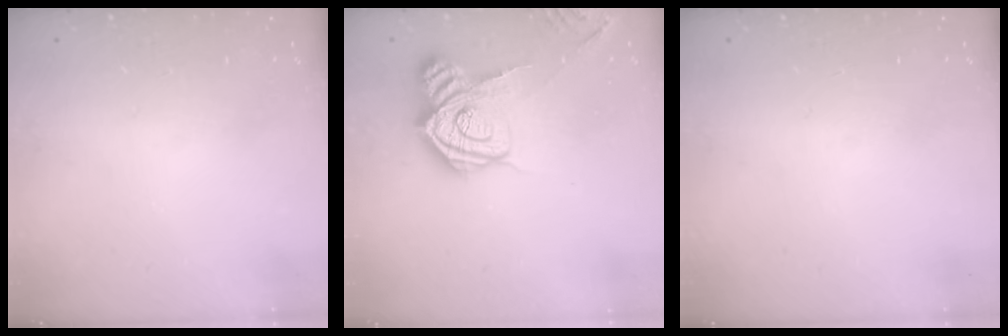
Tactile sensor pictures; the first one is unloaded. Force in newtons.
{"total": 17.5, "press": 17.5, "slide": 1.3}
{"total": 0.0}